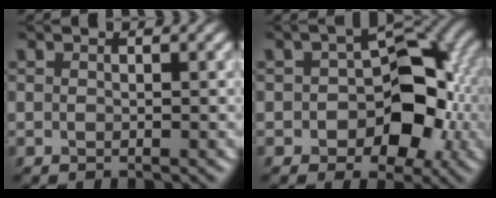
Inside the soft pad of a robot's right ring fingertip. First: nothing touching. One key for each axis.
{"total": 8.1, "fx": -1.5, "fy": 5.2, "fz": 6.1, "tx": -0.070, "ty": 0.006, "tz": -0.025}